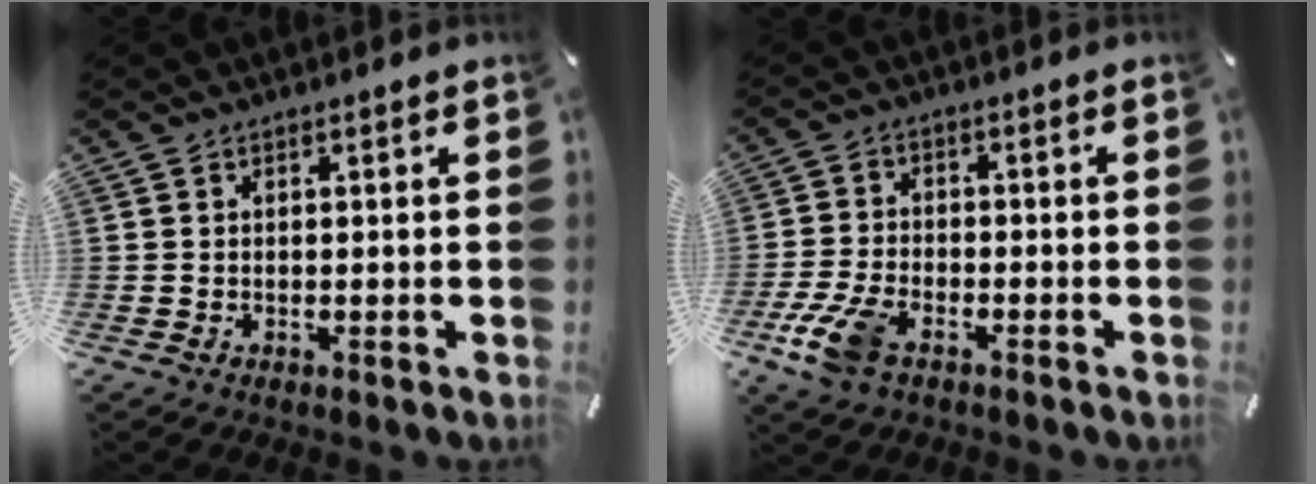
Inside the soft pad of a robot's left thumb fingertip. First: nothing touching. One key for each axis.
{"total": 7.9, "fx": -4.3, "fy": 4.1, "fz": 5.1, "tx": -0.121, "ty": 0.007, "tz": -0.082}